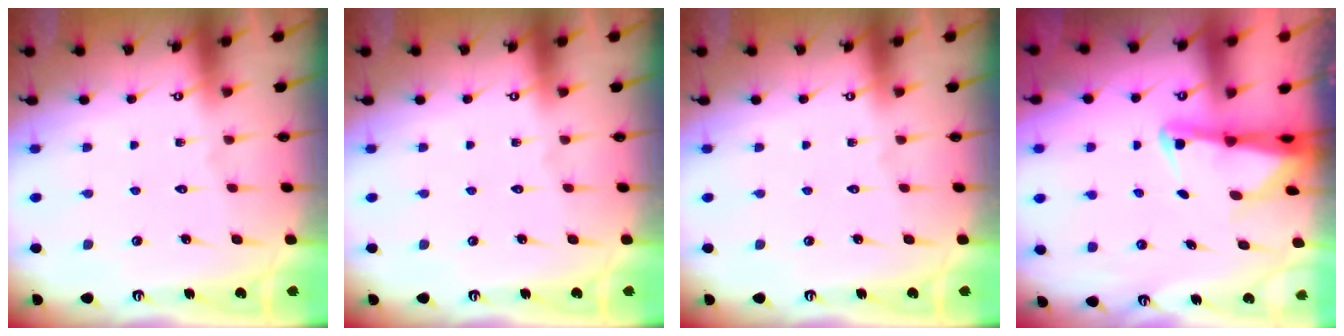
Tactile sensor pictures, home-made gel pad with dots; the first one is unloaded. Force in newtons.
{"total": 0.0}
{"total": 0.0}
{"total": 2.8, "press": 2.7, "slide": 0.4}